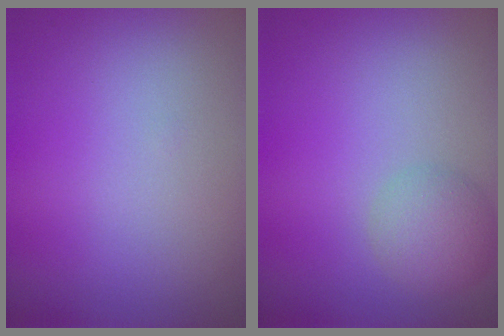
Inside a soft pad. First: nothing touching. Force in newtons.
{"total": 2.5, "press": 2.5, "slide": 0.1}